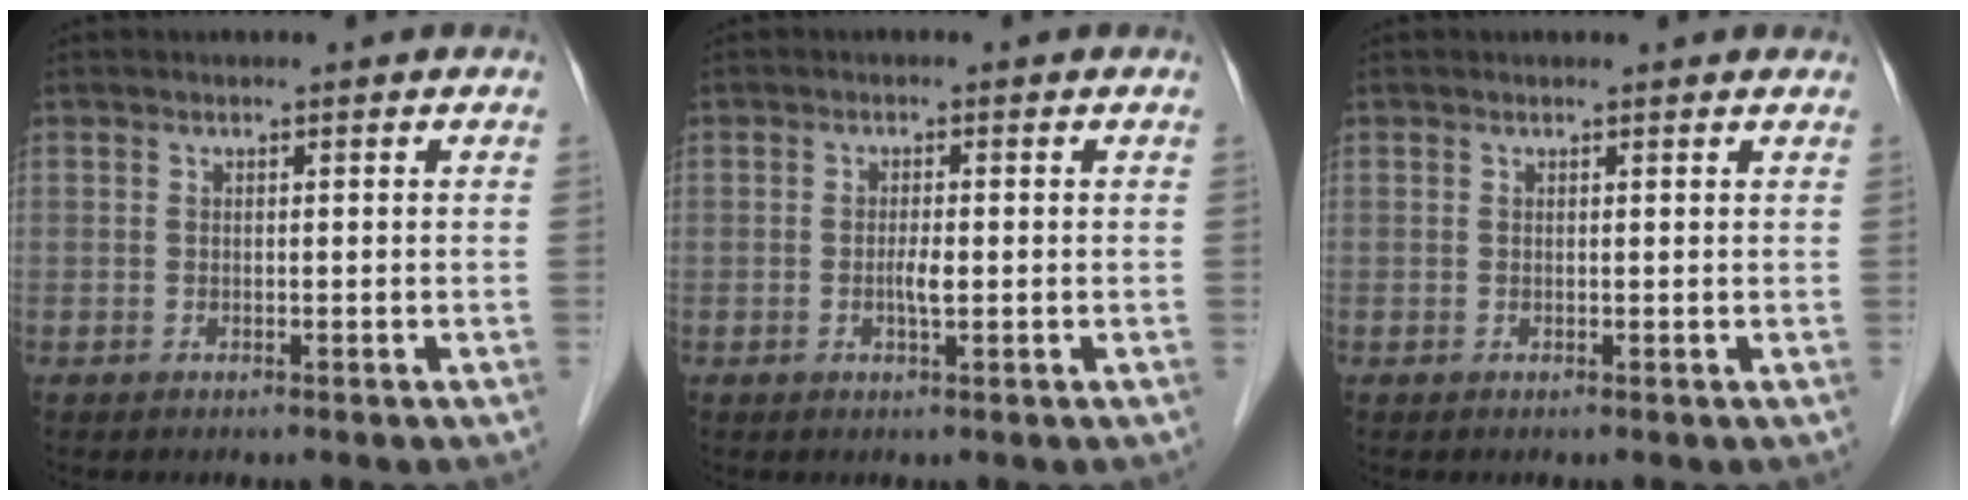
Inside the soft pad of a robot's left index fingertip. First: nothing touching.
{"total": 1.8, "force": [-0.3, 0.3, 1.8], "torque": [-0.034, 0.000, -0.005]}
{"total": 2.1, "force": [2.1, 0.3, 0.3], "torque": [-0.013, 0.005, 0.014]}